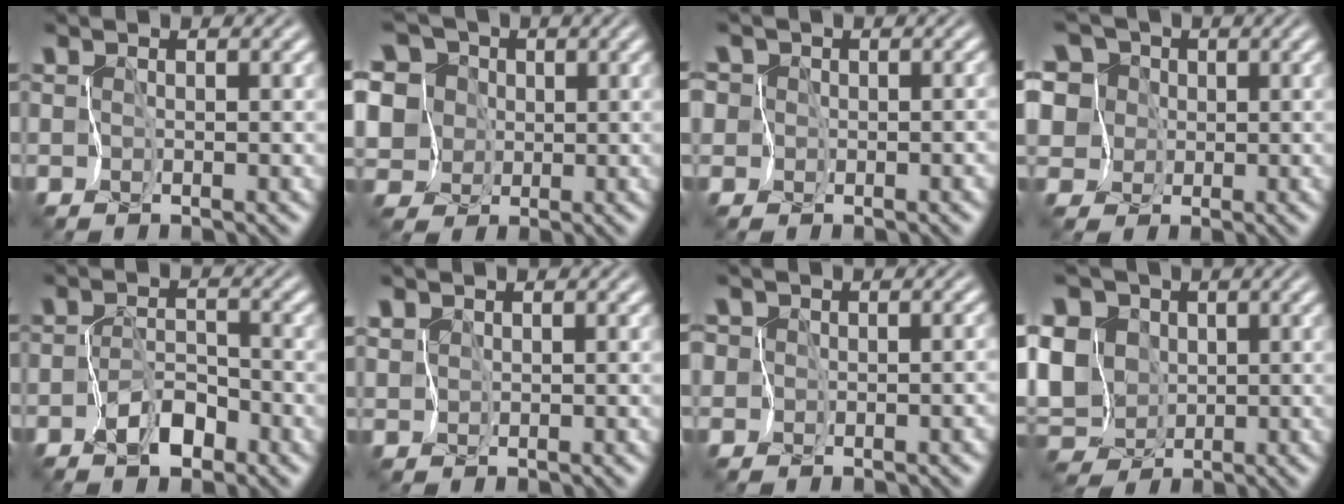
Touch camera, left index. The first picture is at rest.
{"total": 12.1, "force": [4.2, 9.7, 5.9], "torque": [-0.153, 0.055, 0.045]}
{"total": 6.9, "force": [2.0, 5.5, 3.6], "torque": [-0.049, 0.034, -0.023]}
{"total": 12.7, "force": [5.3, 9.8, 6.0], "torque": [-0.159, 0.063, 0.065]}
{"total": 2.7, "force": [-2.1, 1.1, 1.4], "torque": [-0.026, 0.003, -0.040]}
{"total": 0.9, "force": [0.7, 0.5, -0.1], "torque": [0.000, 0.001, 0.011]}
{"total": 5.8, "force": [0.7, 4.9, 3.0], "torque": [-0.045, 0.025, -0.032]}
{"total": 10.5, "force": [0.3, 8.8, 5.8], "torque": [-0.104, 0.027, -0.026]}